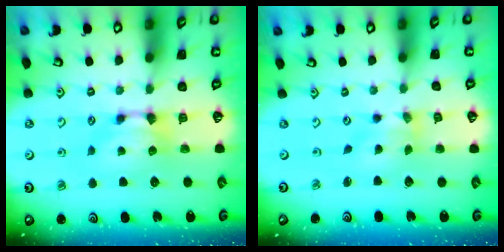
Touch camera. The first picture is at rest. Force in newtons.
{"total": 1.0, "press": 0.2, "slide": 0.9}